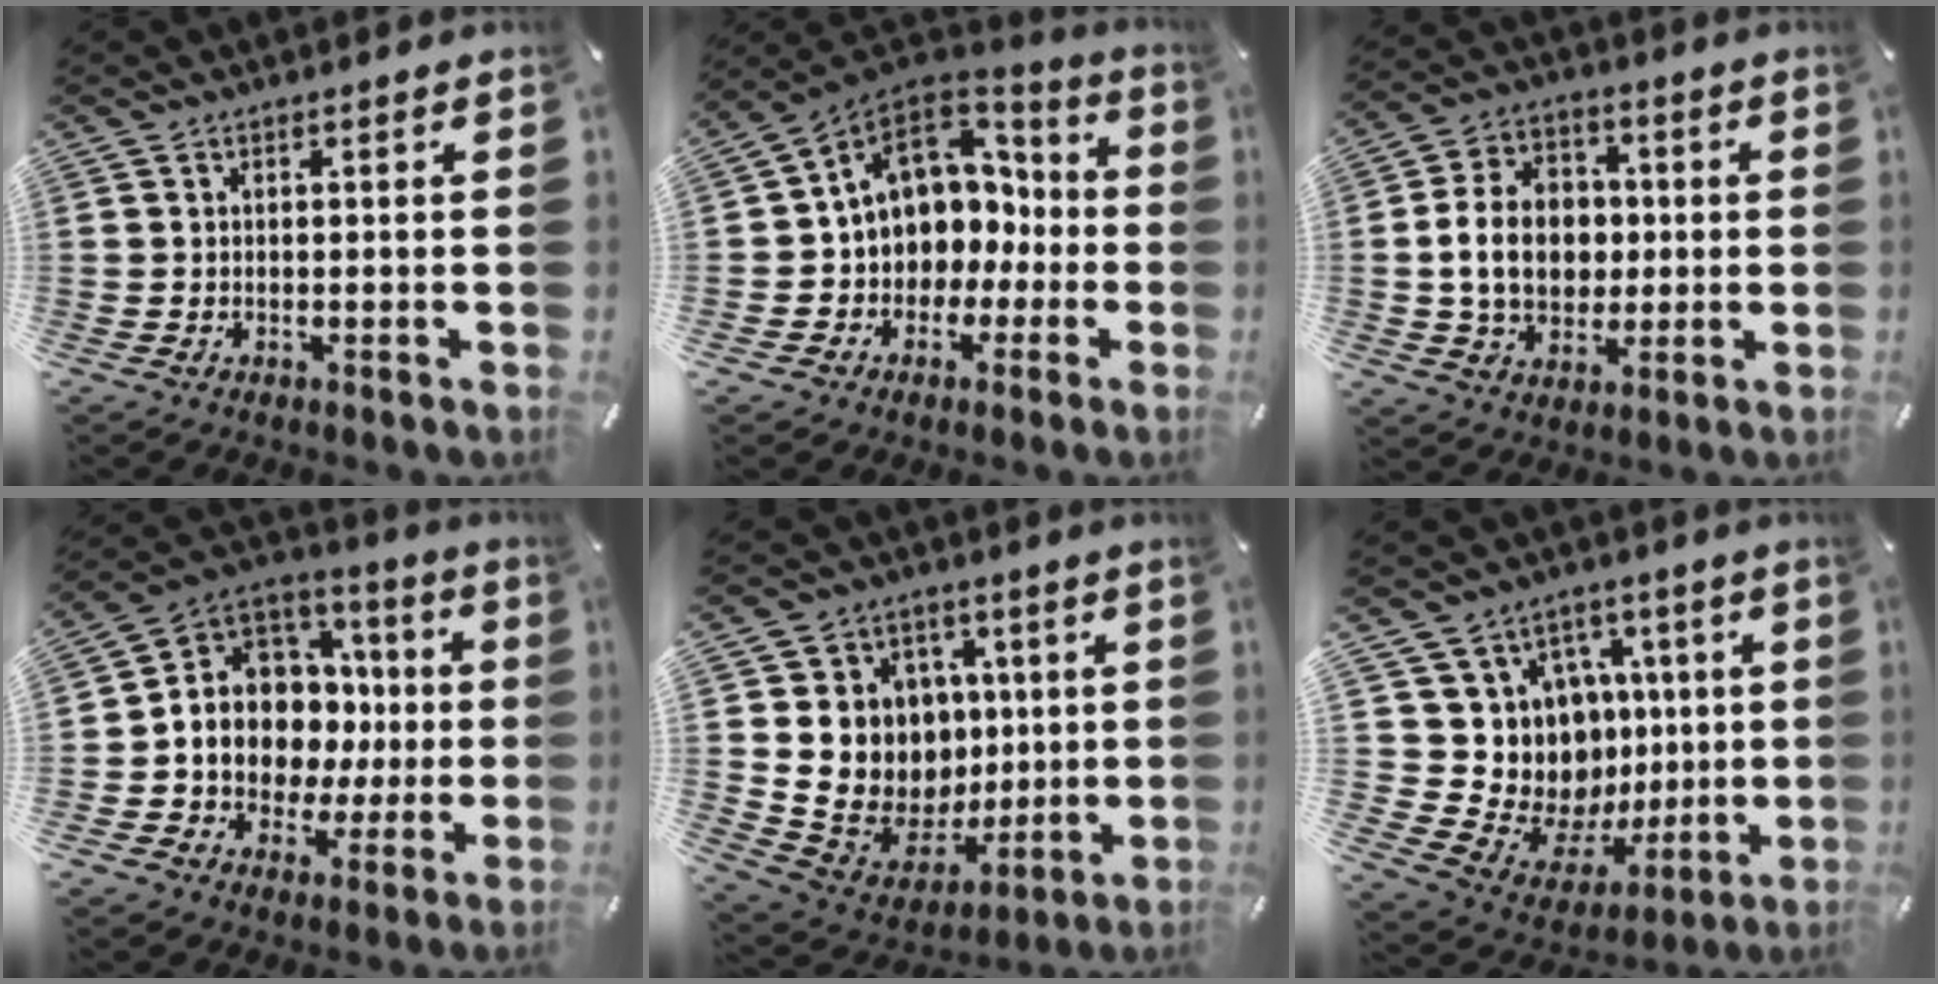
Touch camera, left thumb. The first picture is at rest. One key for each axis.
{"total": 10.3, "fx": 1.9, "fy": 9.5, "fz": 3.5, "tx": -0.085, "ty": -0.010, "tz": 0.045}
{"total": 13.2, "fx": -0.2, "fy": 10.6, "fz": 7.8, "tx": -0.162, "ty": 0.017, "tz": -0.003}
{"total": 10.8, "fx": -0.3, "fy": 10.4, "fz": 3.1, "tx": -0.055, "ty": -0.032, "tz": 0.007}
{"total": 13.8, "fx": 1.7, "fy": 13.3, "fz": 3.3, "tx": -0.052, "ty": -0.020, "tz": 0.062}
{"total": 12.5, "fx": 1.6, "fy": 12.2, "fz": 2.3, "tx": -0.022, "ty": -0.044, "tz": 0.064}